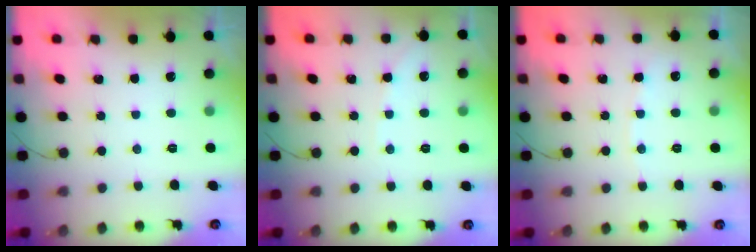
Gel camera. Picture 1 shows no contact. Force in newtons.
{"total": 2.5, "press": 2.4, "slide": 0.5}
{"total": 3.5, "press": 3.5, "slide": 0.6}